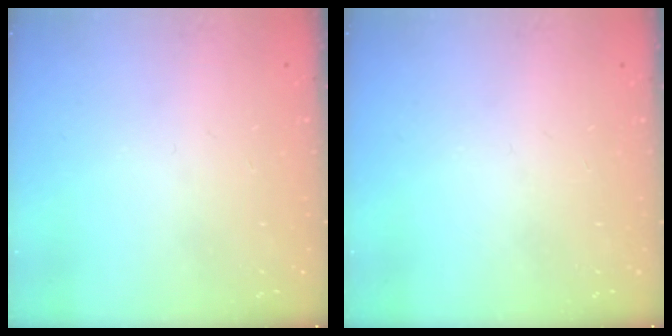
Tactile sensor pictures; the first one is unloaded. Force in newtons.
{"total": 0.0}